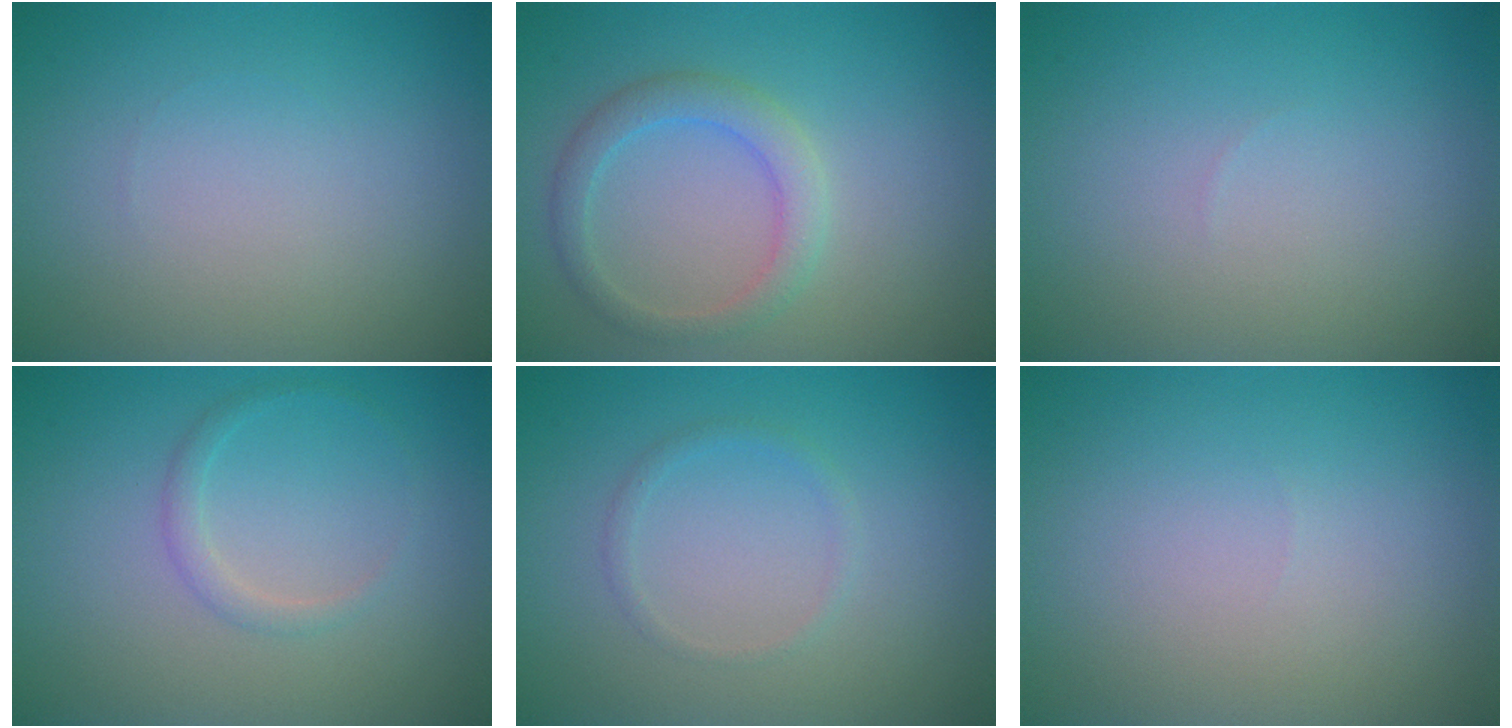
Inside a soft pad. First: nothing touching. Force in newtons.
{"total": 2.7, "press": 2.7, "slide": 0.0}
{"total": 0.0}
{"total": 1.2, "press": 1.2, "slide": 0.2}
{"total": 0.9, "press": 0.9, "slide": 0.1}
{"total": 0.0}